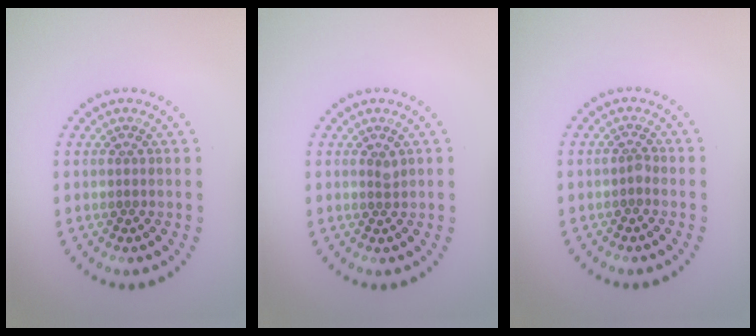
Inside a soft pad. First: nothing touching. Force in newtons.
{"total": 0.7, "press": 0.5, "slide": 0.5}
{"total": 0.7, "press": 0.6, "slide": 0.3}